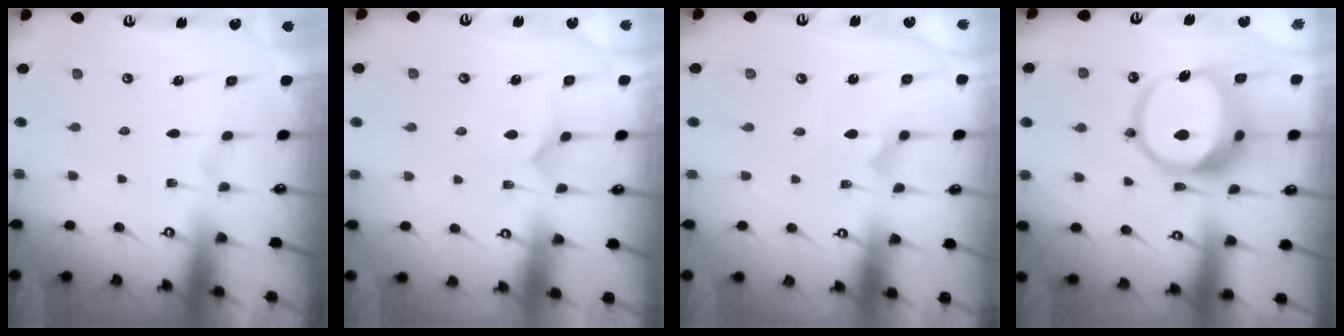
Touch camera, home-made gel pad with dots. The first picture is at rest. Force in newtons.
{"total": 2.8, "press": 2.8, "slide": 0.3}
{"total": 2.3, "press": 2.3, "slide": 0.1}
{"total": 14.3, "press": 14.2, "slide": 1.9}